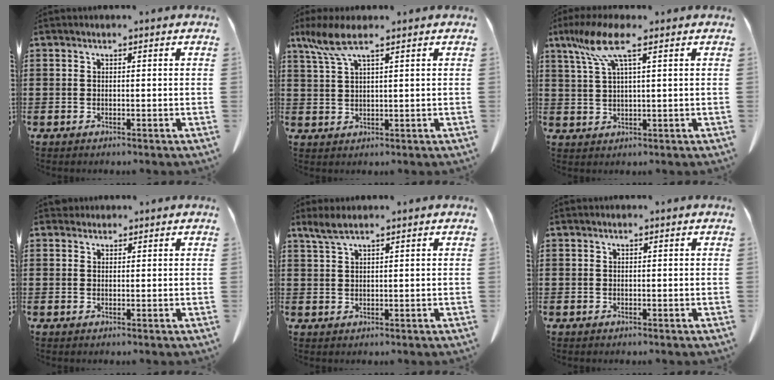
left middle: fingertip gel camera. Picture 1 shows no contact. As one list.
[{"total": 5.8, "force": [3.5, 1.2, 4.4], "torque": [-0.110, -0.006, 0.060]}, {"total": 7.2, "force": [3.9, 1.1, 6.0], "torque": [-0.143, 0.000, 0.063]}, {"total": 1.2, "force": [1.1, 0.6, 0.0], "torque": [-0.004, 0.002, 0.022]}, {"total": 2.7, "force": [1.9, 0.5, 1.9], "torque": [-0.041, 0.002, 0.035]}, {"total": 0.0}]